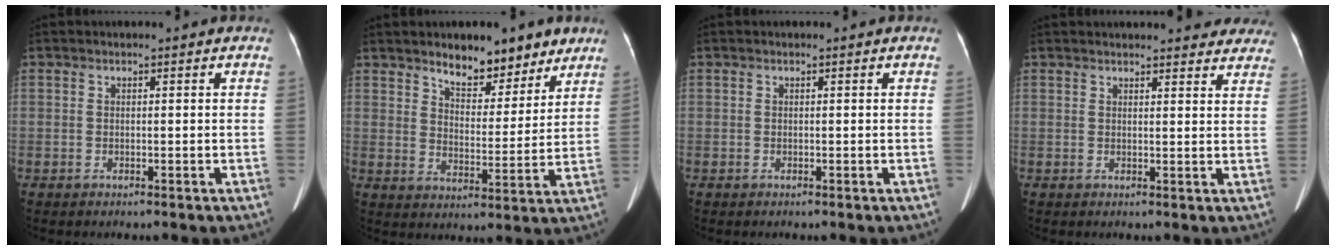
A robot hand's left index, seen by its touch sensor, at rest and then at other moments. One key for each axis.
{"total": 9.1, "fx": 7.0, "fy": 3.7, "fz": 4.5, "tx": -0.054, "ty": -0.004, "tz": 0.109}
{"total": 0.0}
{"total": 16.2, "fx": 15.0, "fy": 3.8, "fz": 4.6, "tx": -0.037, "ty": 0.005, "tz": 0.162}